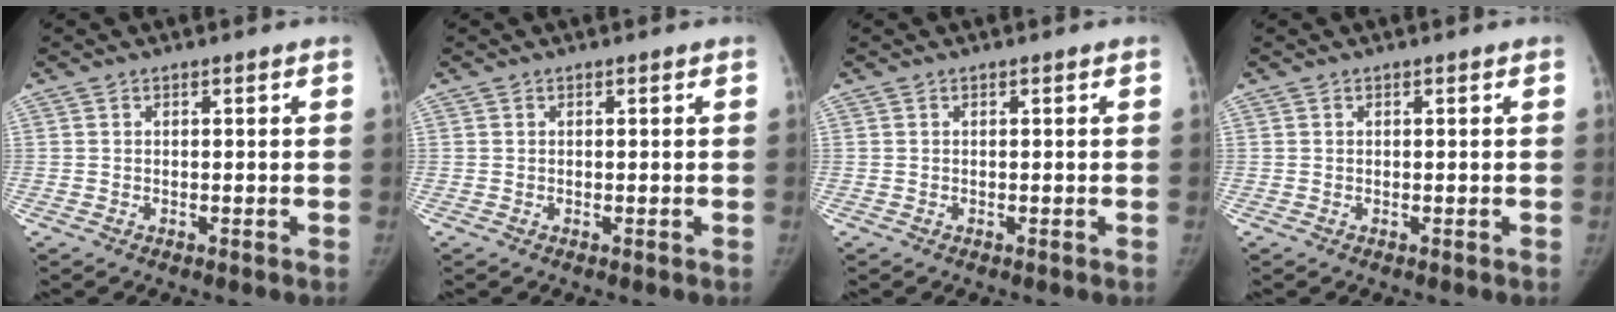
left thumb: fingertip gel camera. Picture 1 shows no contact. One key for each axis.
{"total": 0.0}
{"total": 0.0}
{"total": 0.0}